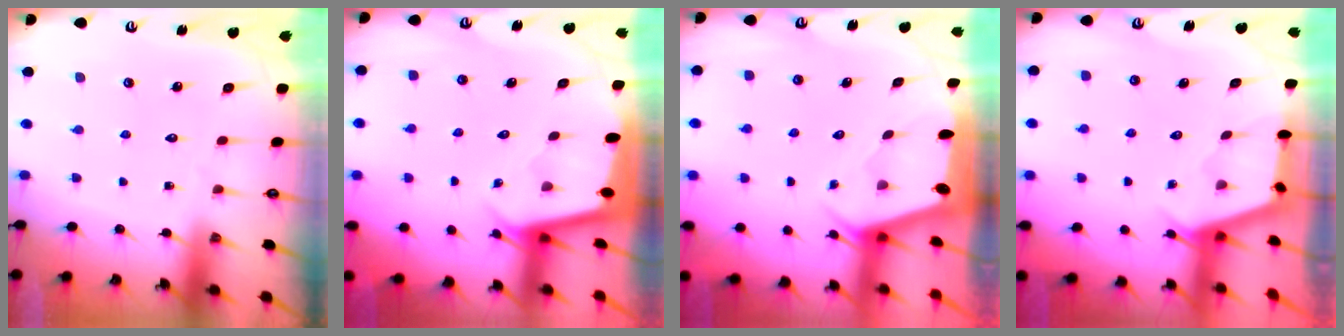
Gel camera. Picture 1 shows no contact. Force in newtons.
{"total": 2.3, "press": 2.3, "slide": 0.1}
{"total": 1.9, "press": 1.8, "slide": 0.3}
{"total": 2.8, "press": 2.8, "slide": 0.3}